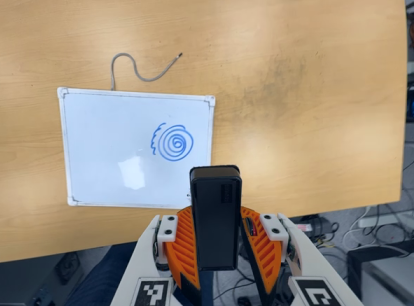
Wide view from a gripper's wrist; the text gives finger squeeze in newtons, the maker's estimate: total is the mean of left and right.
{"total": 5.6, "left": 5.5, "right": 5.7}